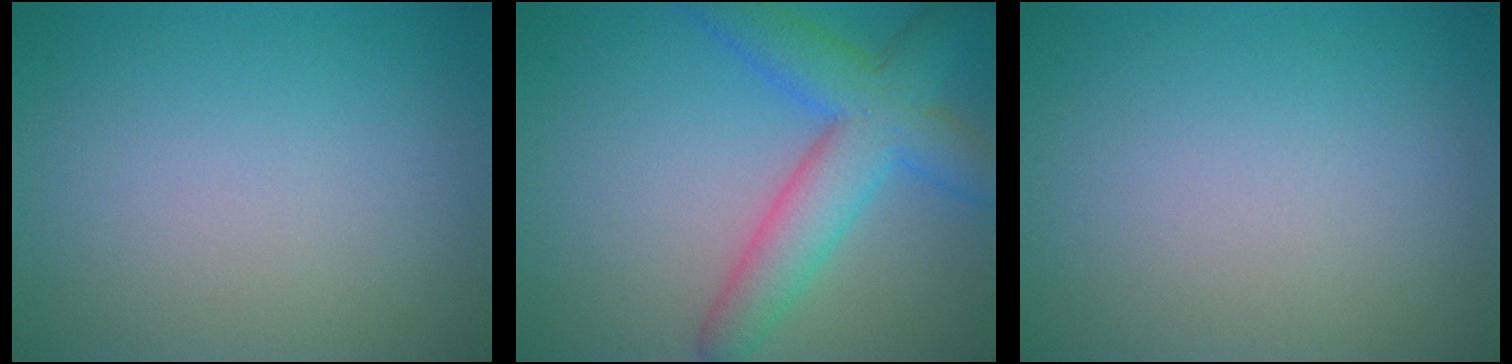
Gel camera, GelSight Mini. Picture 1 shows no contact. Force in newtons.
{"total": 6.8, "press": 6.8, "slide": 0.3}
{"total": 0.0}